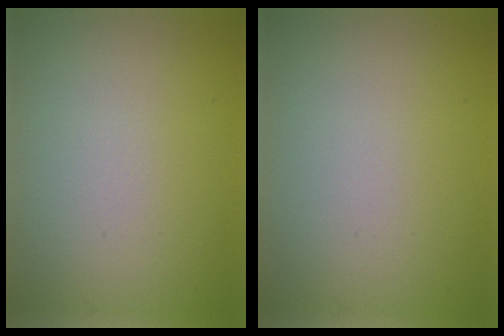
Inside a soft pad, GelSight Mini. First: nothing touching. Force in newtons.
{"total": 0.0}